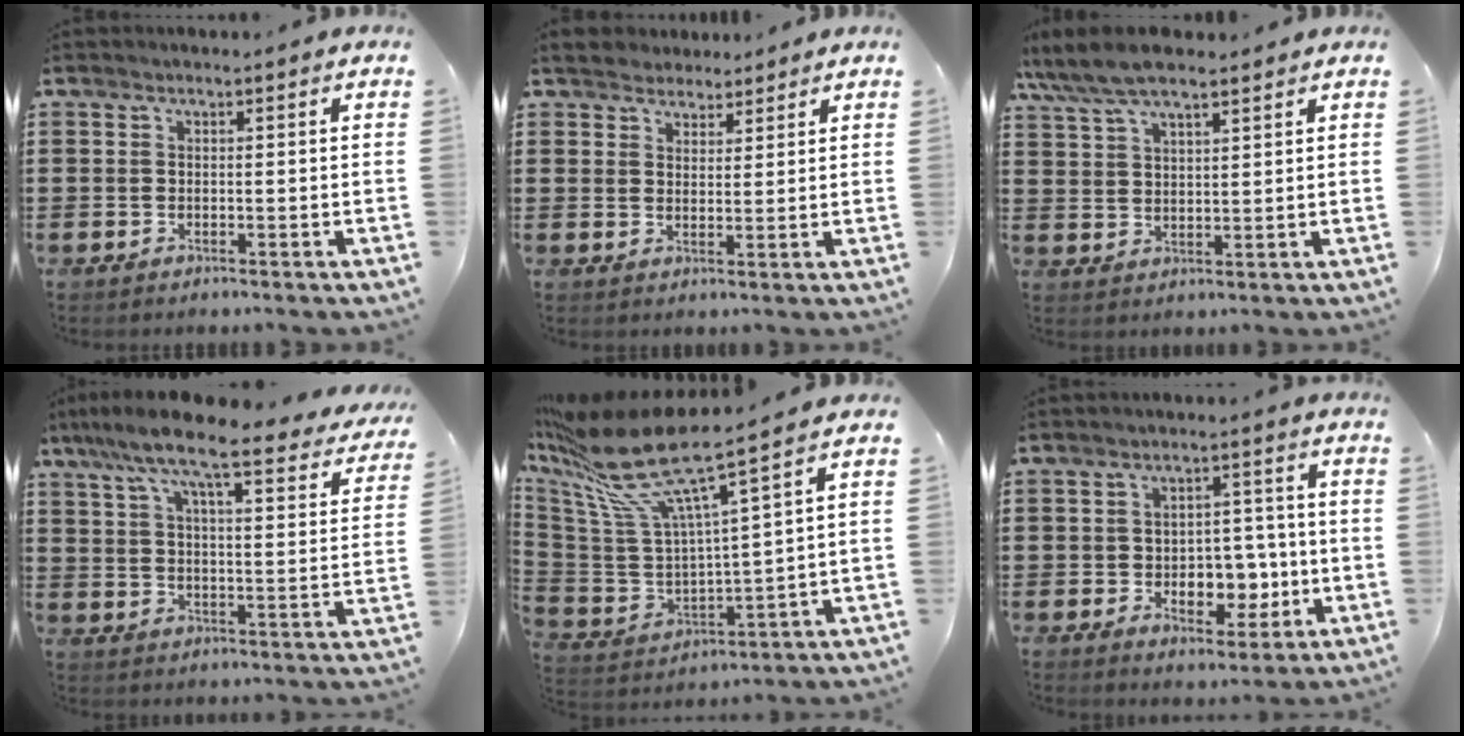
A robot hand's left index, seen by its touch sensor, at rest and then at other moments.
{"total": 3.4, "force": [3.0, 1.6, -0.1], "torque": [-0.011, 0.004, 0.057]}
{"total": 6.7, "force": [5.6, 1.9, 3.3], "torque": [-0.080, -0.009, 0.103]}
{"total": 9.8, "force": [8.0, 0.8, 5.5], "torque": [-0.128, -0.042, 0.132]}
{"total": 12.9, "force": [8.8, 2.0, 9.2], "torque": [-0.227, -0.057, 0.142]}
{"total": 6.5, "force": [-1.2, 4.7, 4.2], "torque": [-0.059, 0.006, -0.026]}